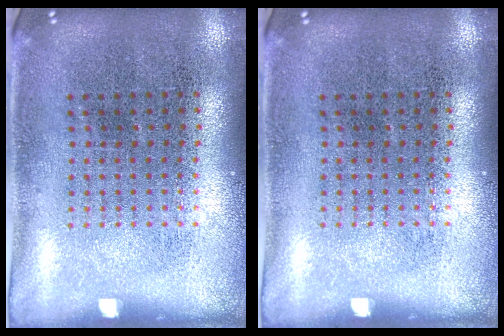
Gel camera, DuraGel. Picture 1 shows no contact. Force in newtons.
{"total": 0.0}